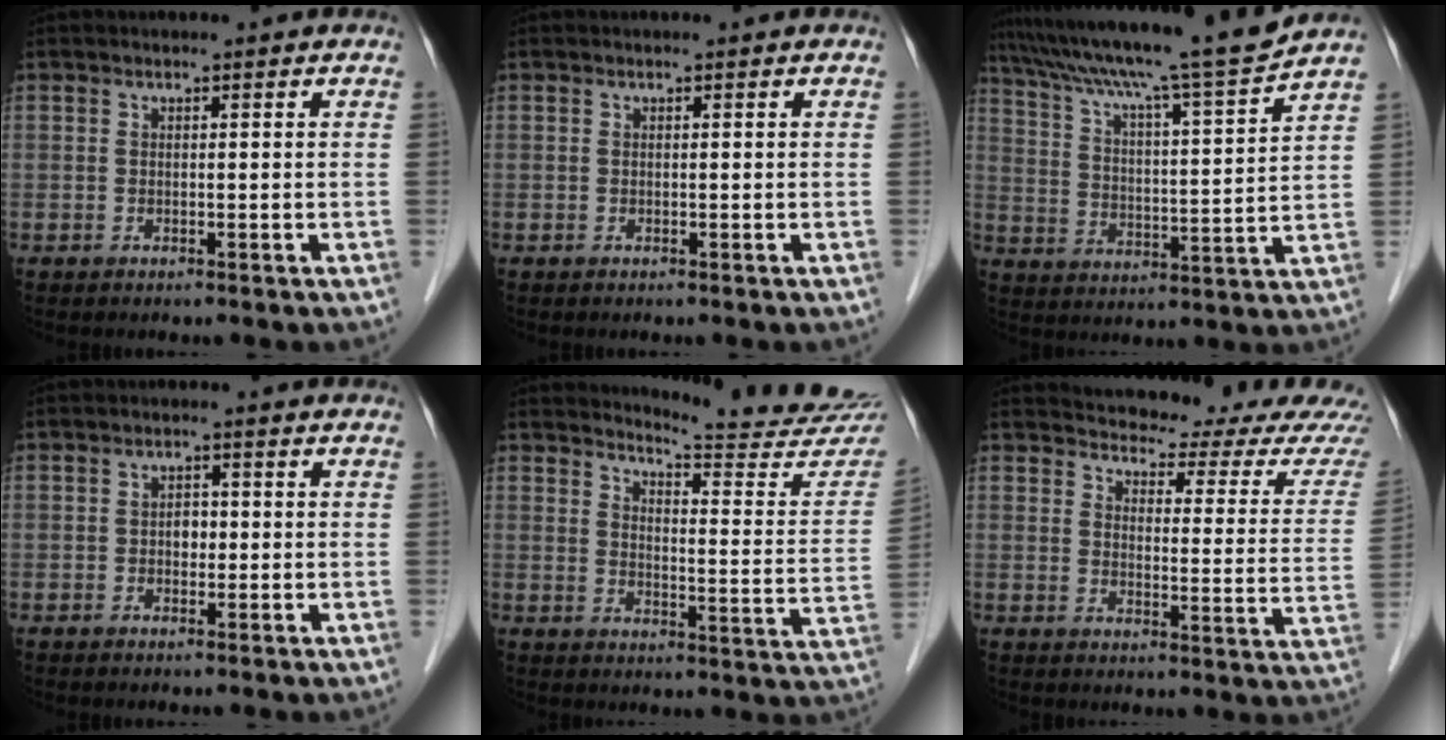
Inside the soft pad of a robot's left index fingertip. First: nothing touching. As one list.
[{"total": 0.0}, {"total": 18.5, "force": [16.1, -1.3, 9.0], "torque": [-0.154, -0.013, 0.245]}, {"total": 1.9, "force": [-0.3, 1.3, 1.3], "torque": [-0.019, 0.005, -0.007]}, {"total": 17.5, "force": [17.2, -0.2, 3.2], "torque": [-0.039, -0.124, 0.193]}, {"total": 15.5, "force": [14.9, 1.6, 4.0], "torque": [-0.039, -0.064, 0.156]}]